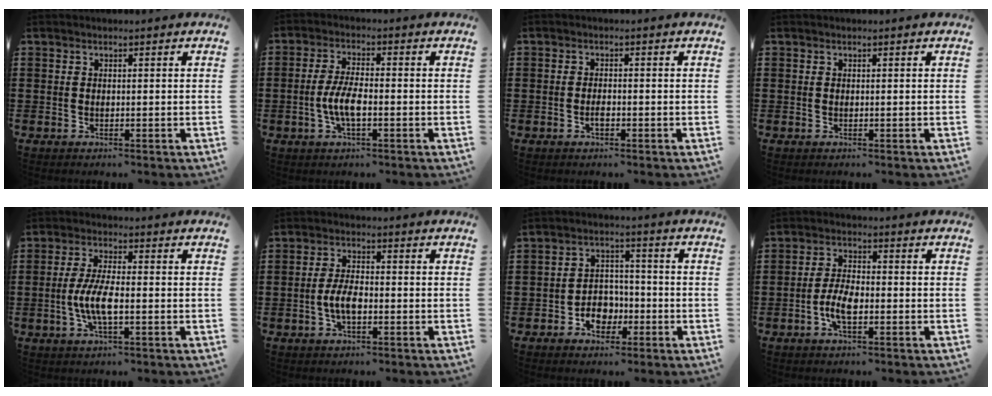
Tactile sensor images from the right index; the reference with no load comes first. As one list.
[{"total": 5.1, "force": [-1.3, 1.5, 4.7], "torque": [-0.109, -0.005, -0.032]}, {"total": 1.6, "force": [-0.8, 0.5, 1.4], "torque": [-0.027, -0.001, -0.013]}, {"total": 0.0}, {"total": 5.7, "force": [-1.4, 1.4, 5.4], "torque": [-0.120, -0.007, -0.033]}, {"total": 4.5, "force": [-1.2, 1.8, 3.9], "torque": [-0.097, -0.003, -0.030]}, {"total": 4.7, "force": [-2.3, 3.5, 2.1], "torque": [-0.035, 0.003, -0.045]}, {"total": 5.1, "force": [-1.8, 2.0, 4.4], "torque": [-0.101, -0.001, -0.040]}]